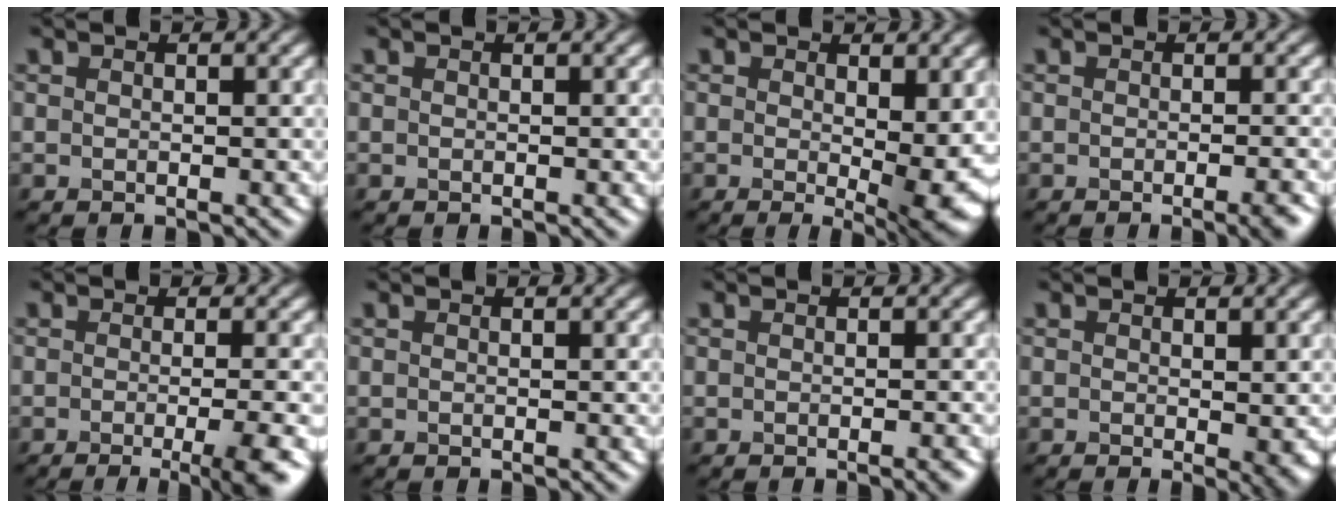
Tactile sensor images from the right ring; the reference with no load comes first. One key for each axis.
{"total": 0.0}
{"total": 6.1, "fx": -0.1, "fy": 1.8, "fz": 5.8, "tx": -0.082, "ty": -0.019, "tz": 0.003}
{"total": 2.6, "fx": -1.3, "fy": 0.6, "fz": 2.2, "tx": -0.019, "ty": 0.001, "tz": -0.020}
{"total": 5.8, "fx": -2.1, "fy": 1.5, "fz": 5.2, "tx": -0.057, "ty": -0.011, "tz": -0.027}
{"total": 0.0}
{"total": 1.2, "fx": -0.6, "fy": 0.2, "fz": 1.0, "tx": -0.010, "ty": 0.000, "tz": -0.011}
{"total": 1.6, "fx": -0.1, "fy": 0.2, "fz": 1.6, "tx": -0.018, "ty": -0.008, "tz": -0.003}